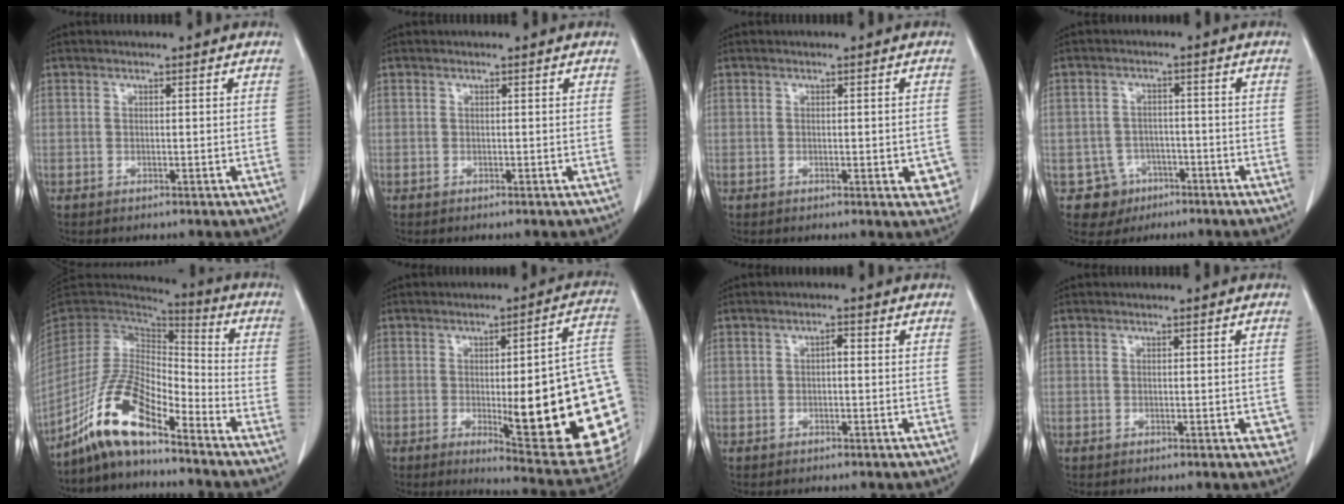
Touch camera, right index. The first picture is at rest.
{"total": 0.0}
{"total": 4.3, "force": [-1.2, 1.6, 3.8], "torque": [-0.022, 0.000, -0.012]}
{"total": 5.2, "force": [-2.4, 4.6, -0.1], "torque": [0.006, 0.014, -0.030]}
{"total": 12.7, "force": [-9.1, 3.0, 8.2], "torque": [-0.171, 0.010, -0.171]}
{"total": 24.7, "force": [-2.7, 3.1, 24.4], "torque": [-0.223, -0.007, -0.033]}
{"total": 1.1, "force": [-0.1, 0.4, 1.0], "torque": [-0.015, 0.004, -0.002]}
{"total": 2.3, "force": [-0.4, 1.2, 2.0], "torque": [-0.011, 0.004, 0.000]}